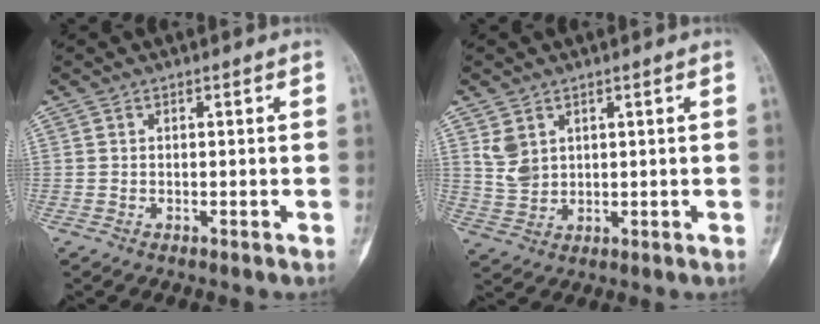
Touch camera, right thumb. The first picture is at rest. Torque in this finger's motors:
{"motor_torque": [-0.25, 0.36, 0.42, 0.28, 0.03]}